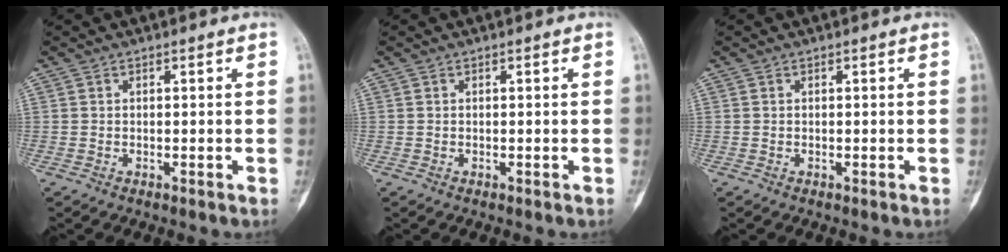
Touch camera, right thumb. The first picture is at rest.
{"total": 0.0}
{"total": 0.0}